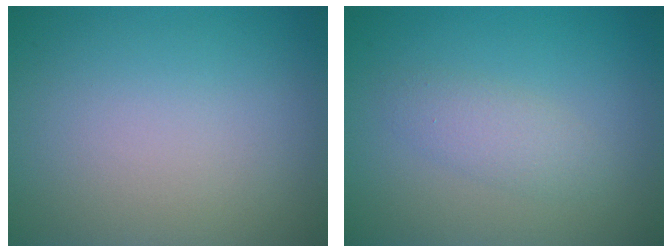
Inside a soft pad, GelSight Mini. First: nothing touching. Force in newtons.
{"total": 1.9, "press": 1.9, "slide": 0.1}